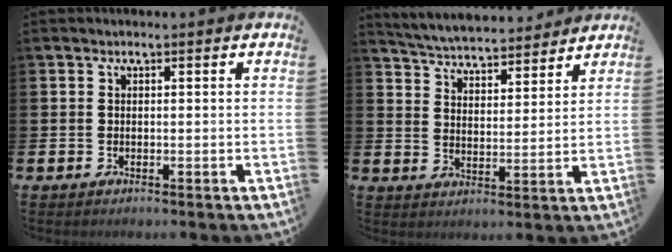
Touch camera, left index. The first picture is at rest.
{"total": 5.1, "force": [5.0, 0.8, 0.4], "torque": [-0.029, -0.038, 0.087]}